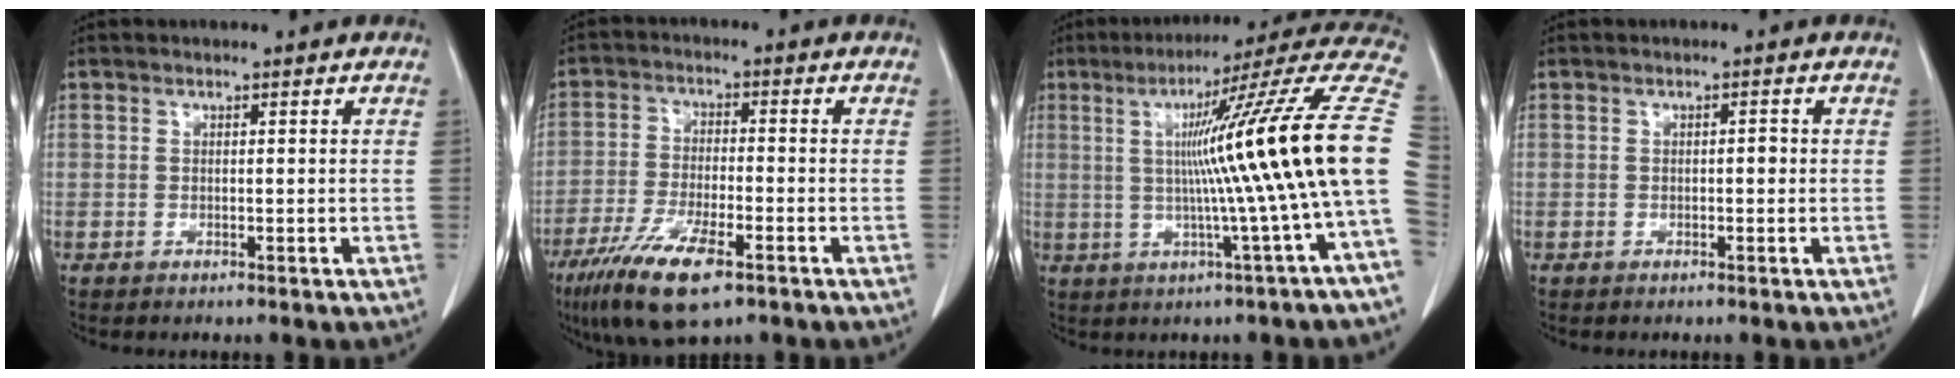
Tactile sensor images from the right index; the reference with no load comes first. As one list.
[{"total": 11.4, "force": [-6.8, 2.2, 8.8], "torque": [-0.171, -0.025, -0.118]}, {"total": 20.5, "force": [0.2, -2.4, 20.4], "torque": [-0.234, 0.024, -0.010]}, {"total": 1.0, "force": [-0.1, 0.4, 0.9], "torque": [-0.010, 0.003, -0.002]}]